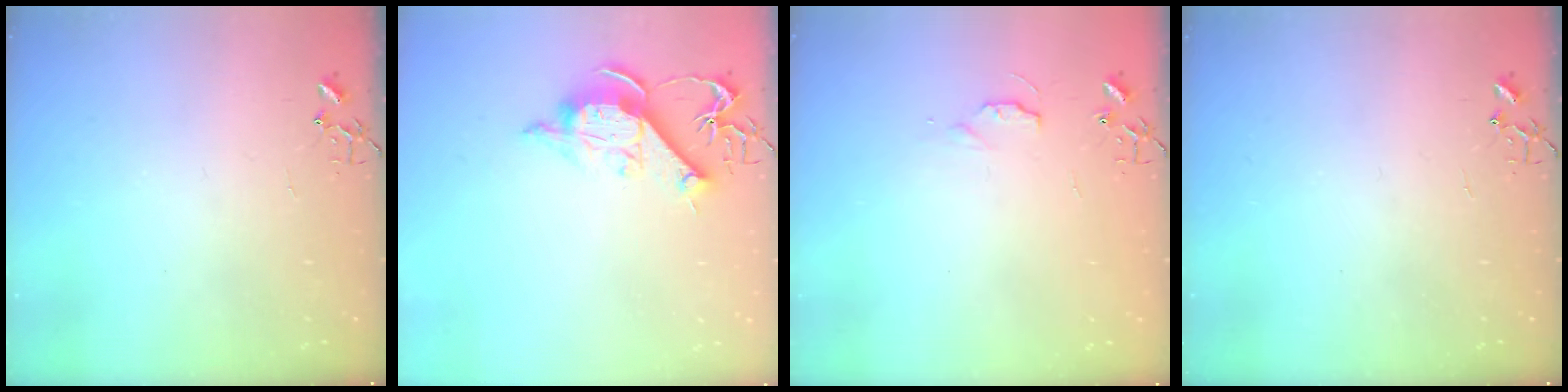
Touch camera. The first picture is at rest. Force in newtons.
{"total": 11.0, "press": 10.9, "slide": 1.2}
{"total": 3.6, "press": 3.6, "slide": 0.4}
{"total": 0.0}